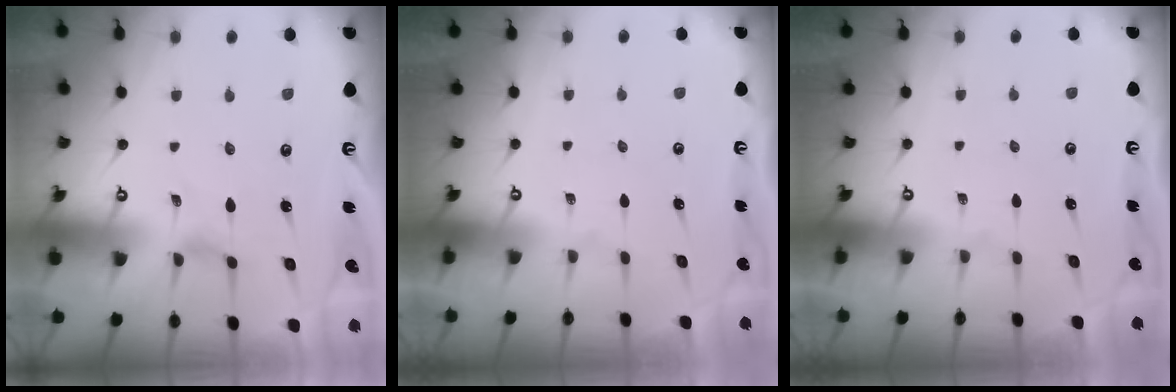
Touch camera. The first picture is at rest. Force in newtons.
{"total": 0.0}
{"total": 0.0}